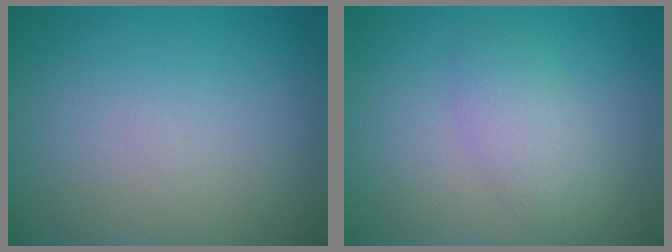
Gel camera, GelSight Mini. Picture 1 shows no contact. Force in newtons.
{"total": 2.7, "press": 2.7, "slide": 0.3}